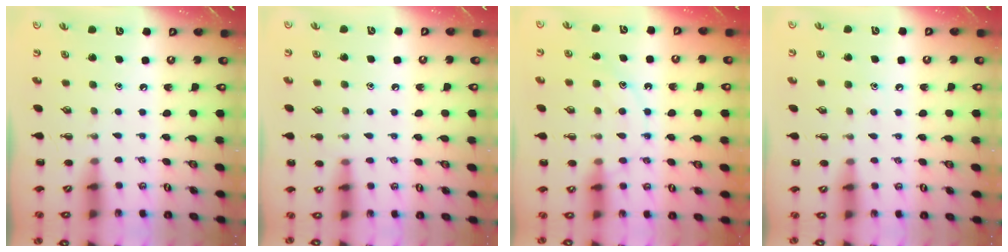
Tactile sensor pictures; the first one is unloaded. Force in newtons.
{"total": 4.6, "press": 4.3, "slide": 1.6}
{"total": 11.6, "press": 11.6, "slide": 0.8}
{"total": 5.4, "press": 5.2, "slide": 1.6}